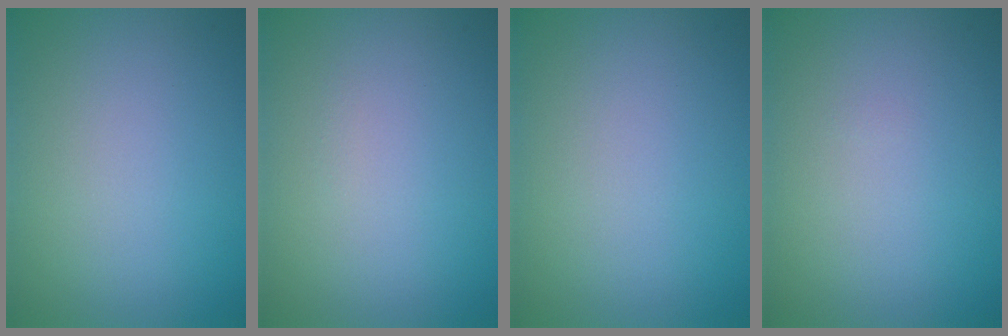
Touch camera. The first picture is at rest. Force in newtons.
{"total": 0.0}
{"total": 0.0}
{"total": 0.0}